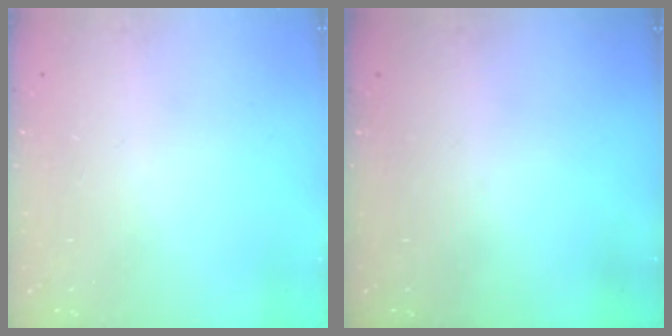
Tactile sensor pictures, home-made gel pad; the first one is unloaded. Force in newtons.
{"total": 0.0}